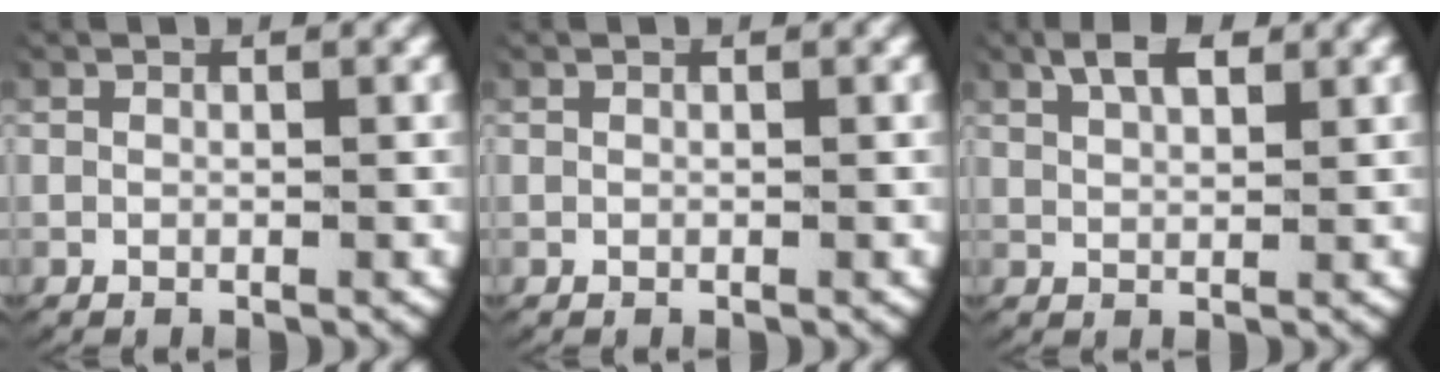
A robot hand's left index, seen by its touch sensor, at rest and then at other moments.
{"total": 0.0}
{"total": 3.5, "force": [2.4, 1.3, 2.2], "torque": [-0.039, 0.003, 0.044]}